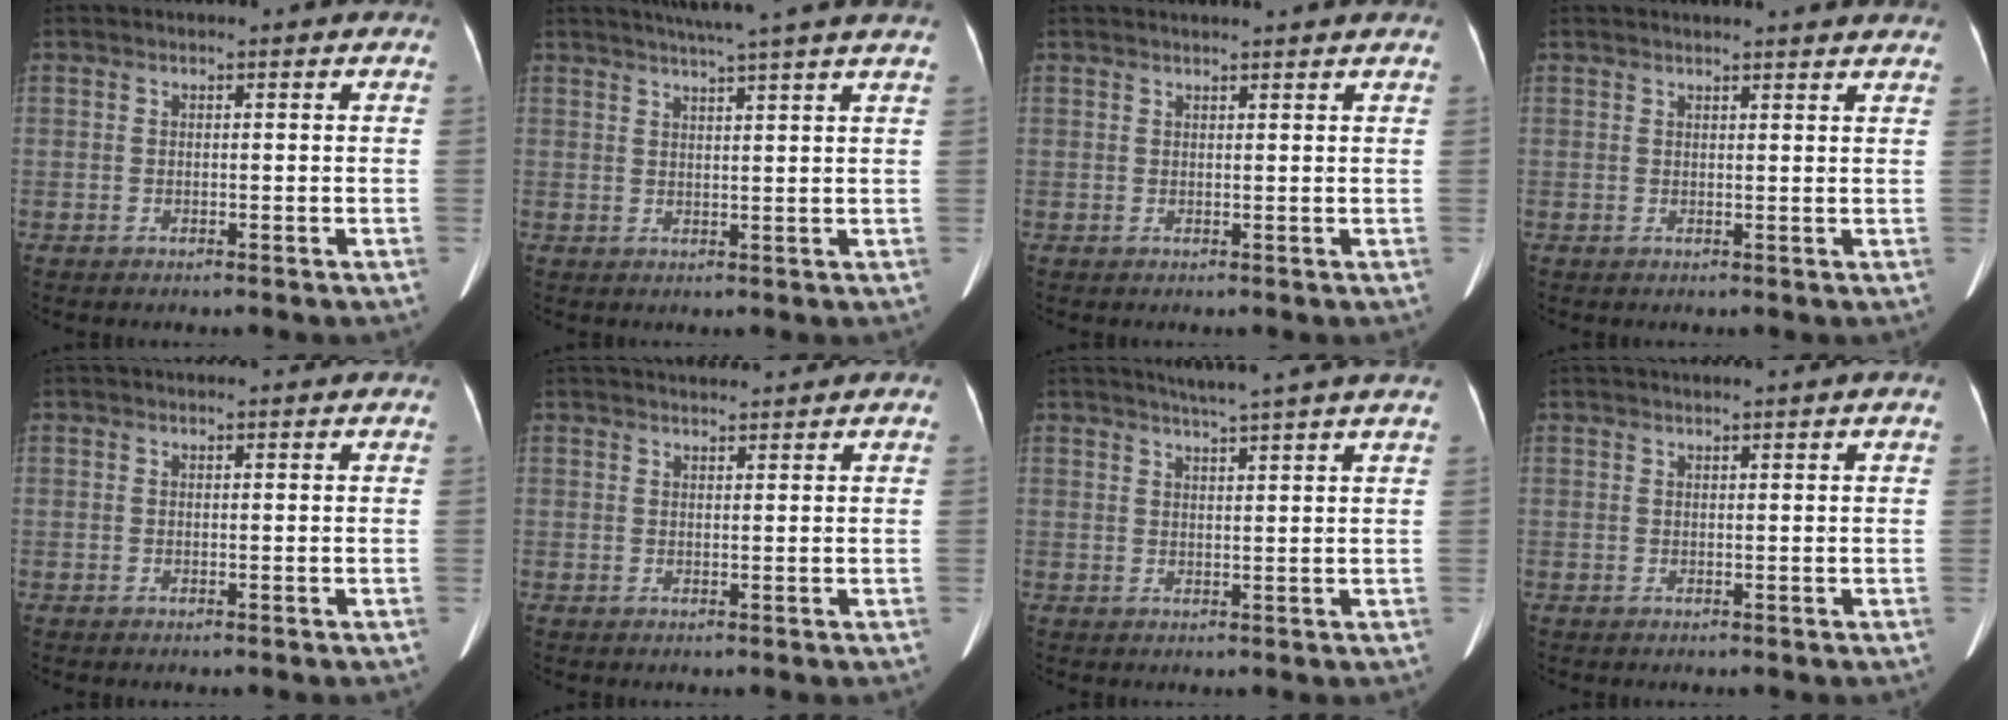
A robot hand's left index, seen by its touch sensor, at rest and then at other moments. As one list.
[{"total": 9.7, "force": [8.1, -1.4, 5.2], "torque": [-0.077, 0.019, 0.094]}, {"total": 4.1, "force": [3.8, -0.5, 1.3], "torque": [-0.017, 0.020, 0.043]}, {"total": 8.7, "force": [8.3, 0.4, 2.6], "torque": [-0.030, 0.015, 0.077]}, {"total": 1.1, "force": [1.1, -0.1, 0.2], "torque": [-0.013, 0.006, 0.012]}, {"total": 2.3, "force": [2.3, -0.3, 0.2], "torque": [-0.004, 0.014, 0.038]}, {"total": 6.7, "force": [5.8, -1.3, 3.2], "torque": [-0.046, 0.009, 0.071]}, {"total": 2.0, "force": [1.7, -0.7, 0.7], "torque": [-0.013, 0.011, 0.031]}]